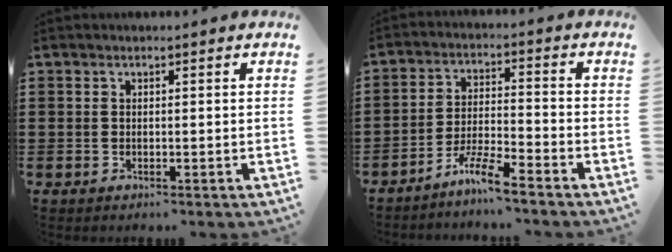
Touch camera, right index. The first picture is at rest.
{"total": 5.8, "force": [-4.9, 0.1, 3.0], "torque": [-0.073, -0.005, -0.096]}